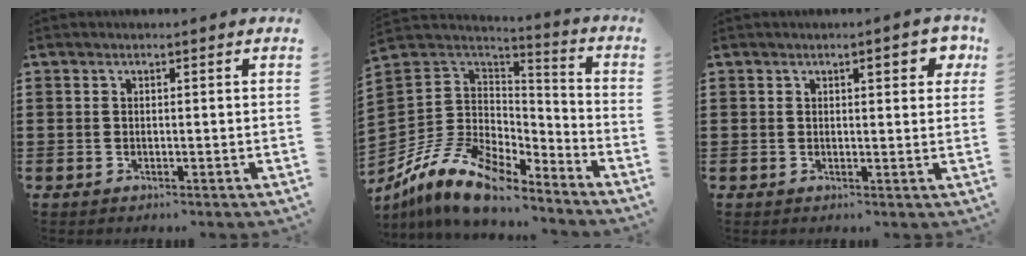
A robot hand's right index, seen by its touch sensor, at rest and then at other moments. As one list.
[{"total": 12.7, "force": [-9.1, 6.1, 6.4], "torque": [-0.162, 0.014, -0.178]}, {"total": 3.4, "force": [1.4, 1.0, 2.9], "torque": [-0.037, -0.002, 0.017]}]